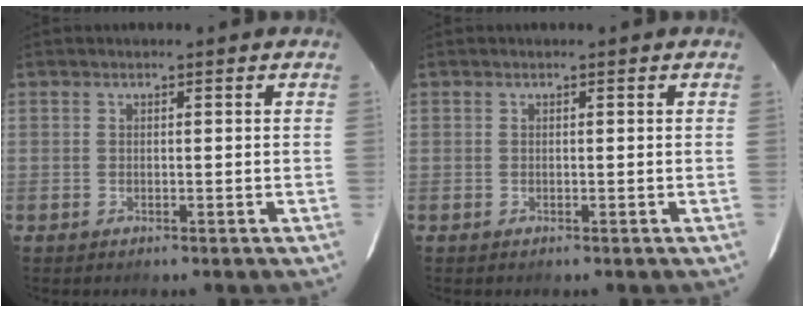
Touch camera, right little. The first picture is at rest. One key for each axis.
{"total": 0.0}